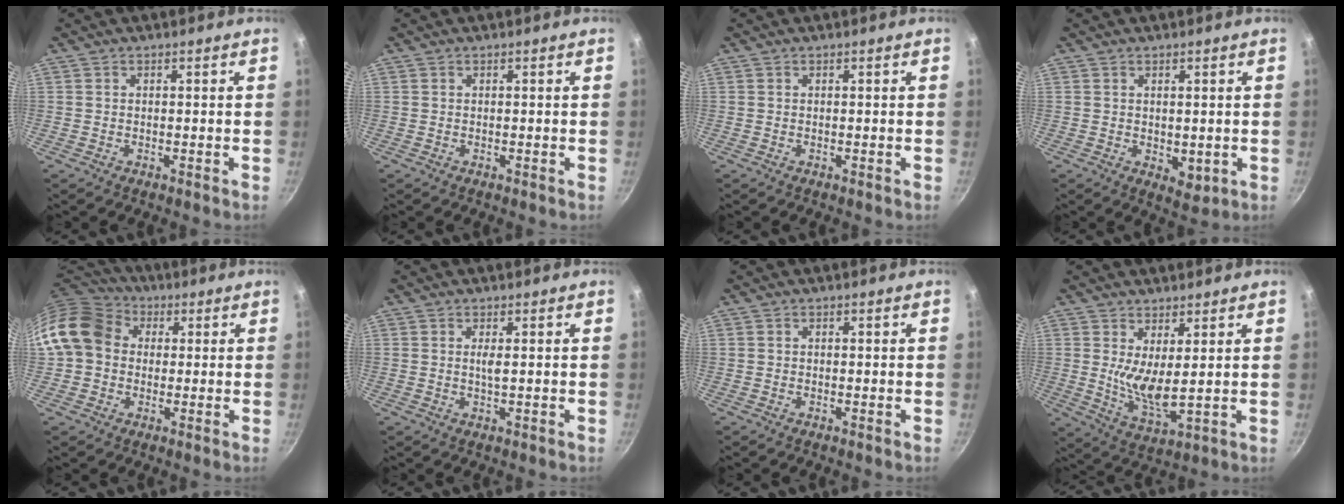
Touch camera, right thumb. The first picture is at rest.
{"total": 0.0}
{"total": 0.0}
{"total": 3.5, "force": [0.1, 2.1, 2.7], "torque": [-0.033, -0.011, 0.006]}
{"total": 13.5, "force": [1.6, 11.0, 7.6], "torque": [-0.122, 0.027, 0.014]}
{"total": 1.4, "force": [0.3, 0.2, 1.4], "torque": [-0.027, -0.002, 0.004]}
{"total": 0.0}
{"total": 7.5, "force": [2.4, 2.4, 6.7], "torque": [-0.122, -0.043, 0.047]}